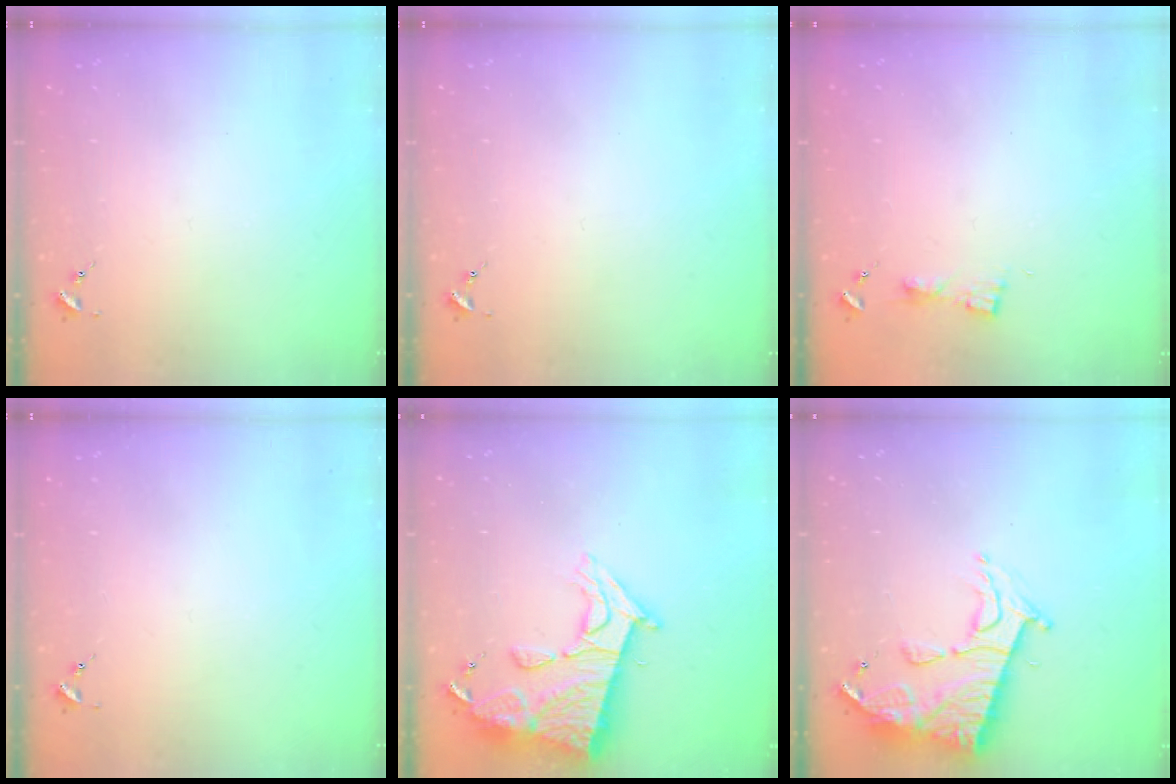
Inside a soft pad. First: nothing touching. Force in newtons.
{"total": 0.0}
{"total": 4.0, "press": 3.9, "slide": 0.6}
{"total": 0.0}
{"total": 15.6, "press": 15.6, "slide": 1.3}
{"total": 14.4, "press": 14.3, "slide": 1.6}